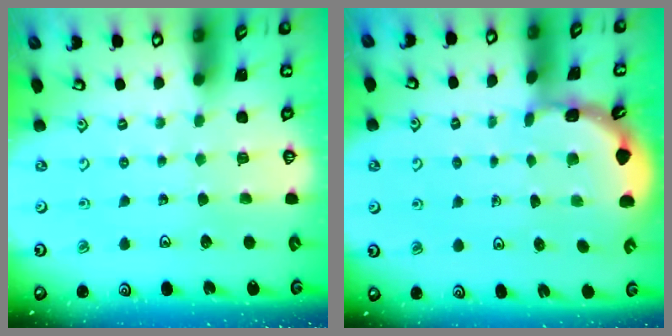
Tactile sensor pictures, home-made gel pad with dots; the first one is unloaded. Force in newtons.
{"total": 1.7, "press": 1.6, "slide": 0.1}